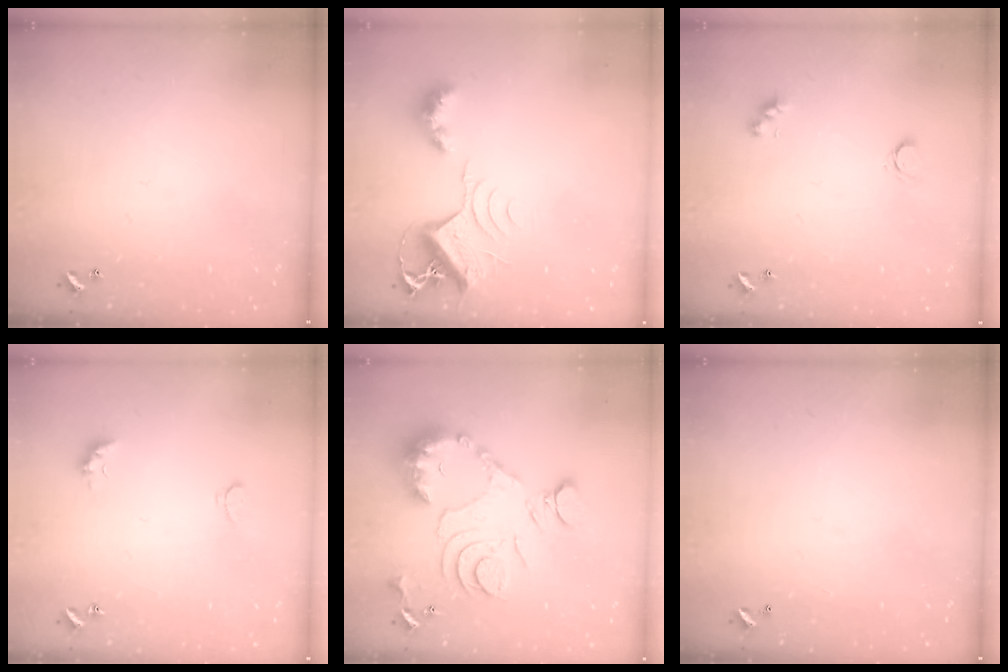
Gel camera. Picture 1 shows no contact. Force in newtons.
{"total": 8.2, "press": 8.1, "slide": 0.2}
{"total": 2.9, "press": 2.9, "slide": 0.5}
{"total": 3.5, "press": 3.4, "slide": 0.8}
{"total": 18.8, "press": 18.7, "slide": 1.7}
{"total": 2.9, "press": 2.9, "slide": 0.1}